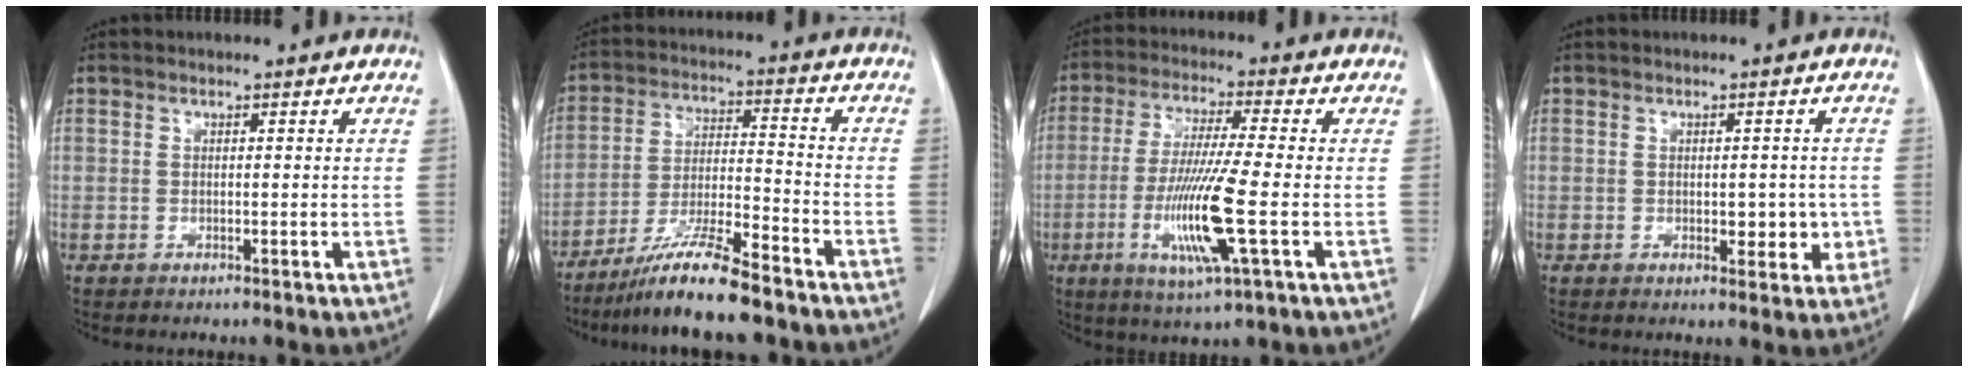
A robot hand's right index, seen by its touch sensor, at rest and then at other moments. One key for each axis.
{"total": 11.0, "fx": -8.8, "fy": 0.2, "fz": 6.6, "tx": -0.121, "ty": -0.018, "tz": -0.160}
{"total": 12.3, "fx": -3.3, "fy": -0.1, "fz": 11.8, "tx": -0.239, "ty": -0.021, "tz": -0.066}
{"total": 4.0, "fx": -0.6, "fy": 2.3, "fz": 3.2, "tx": -0.027, "ty": 0.003, "tz": -0.002}